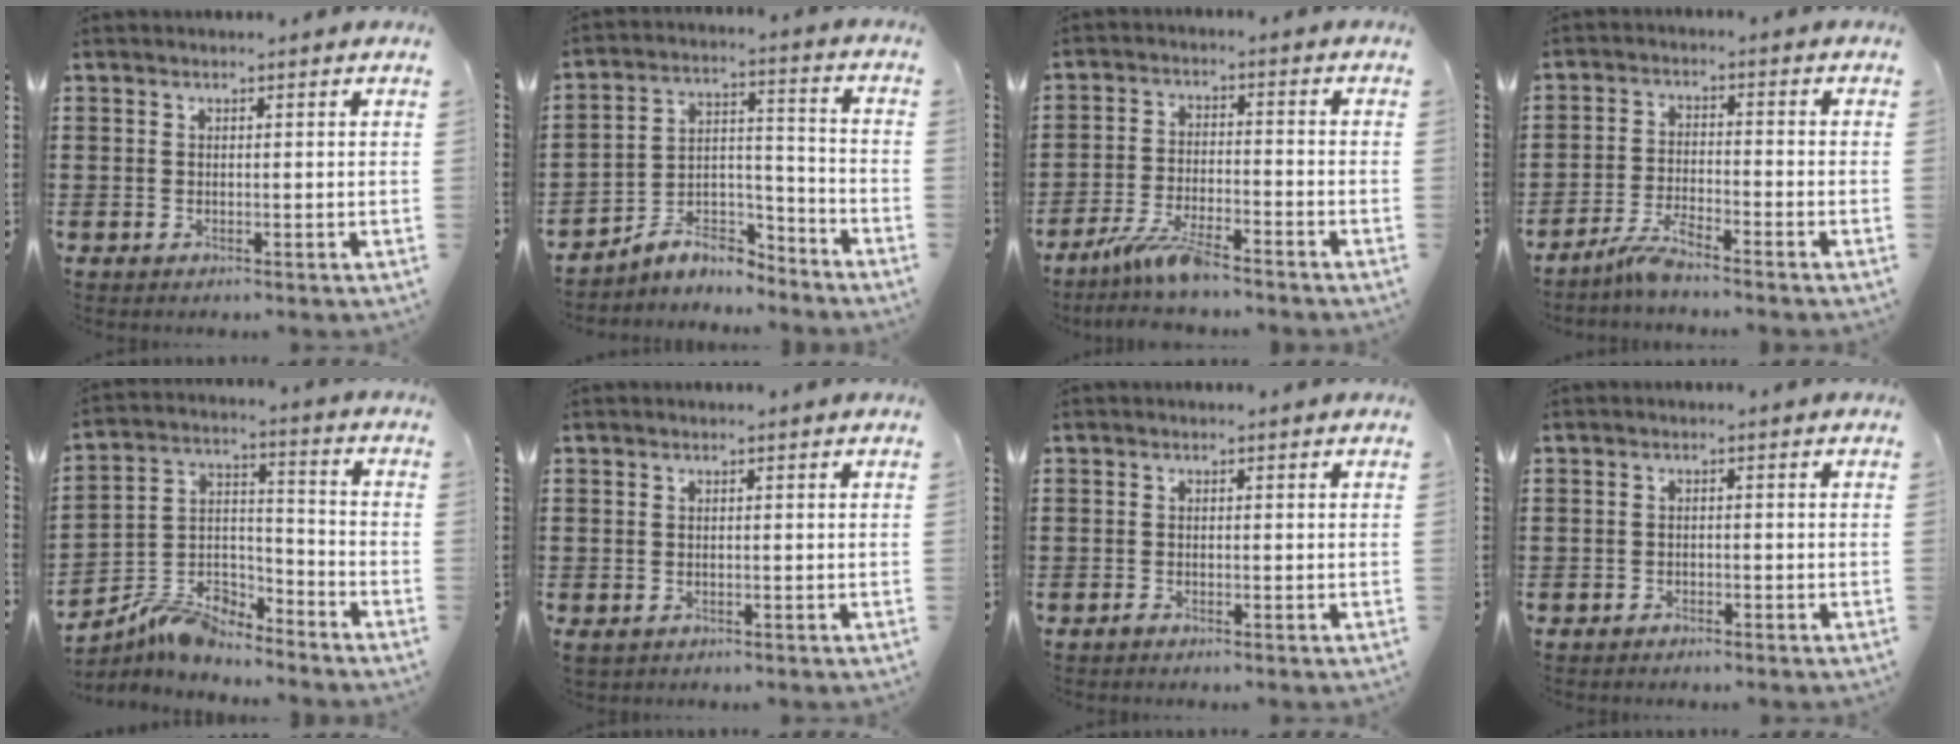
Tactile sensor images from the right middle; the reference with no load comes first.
{"total": 7.5, "force": [-6.7, 2.4, 2.3], "torque": [-0.045, 0.013, -0.131]}
{"total": 6.5, "force": [-5.5, 0.3, 3.6], "torque": [-0.087, -0.017, -0.107]}
{"total": 4.1, "force": [-3.8, -0.1, 1.7], "torque": [-0.043, -0.004, -0.076]}
{"total": 8.2, "force": [-7.7, 1.7, 2.2], "torque": [-0.049, 0.017, -0.155]}
{"total": 0.0}
{"total": 0.7, "force": [-0.7, 0.2, 0.3], "torque": [-0.007, -0.001, -0.013]}
{"total": 1.2, "force": [-1.2, 0.4, 0.1], "torque": [-0.005, 0.003, -0.026]}